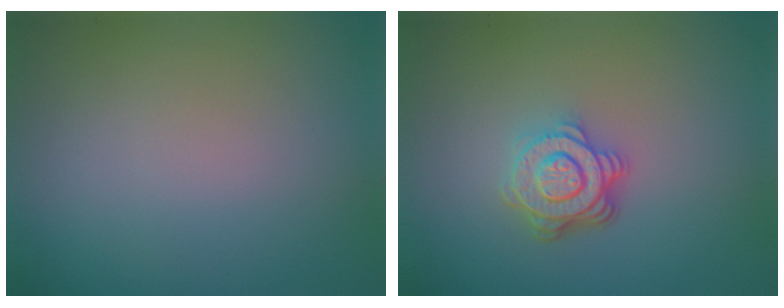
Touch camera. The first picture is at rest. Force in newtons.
{"total": 4.6, "press": 3.4, "slide": 3.0}